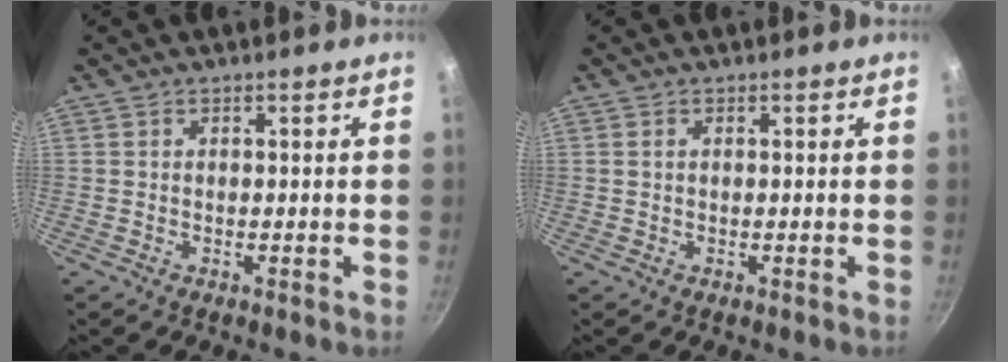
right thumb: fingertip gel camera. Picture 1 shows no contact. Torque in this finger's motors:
{"motor_torque": [0.23, -0.32, 0.36, 0.19, 0.00]}